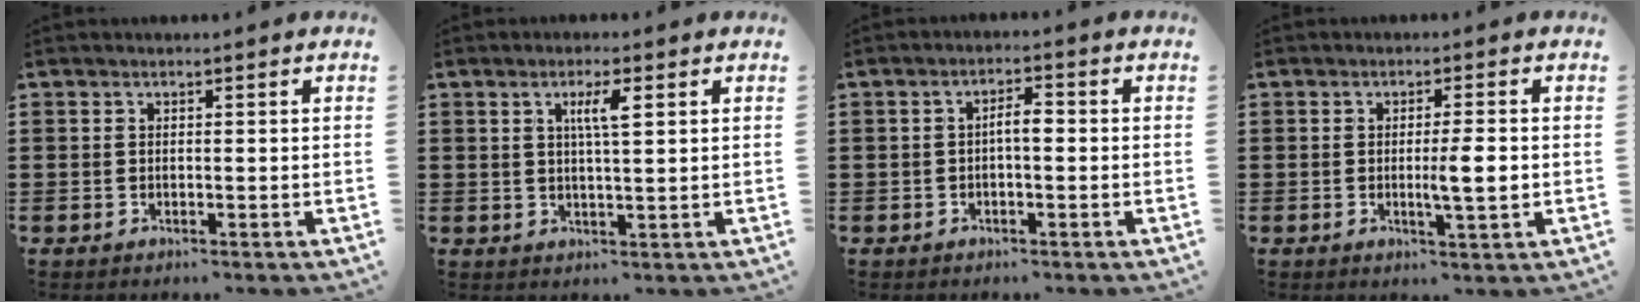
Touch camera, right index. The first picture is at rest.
{"total": 3.6, "force": [1.2, 0.6, 3.4], "torque": [-0.070, 0.006, 0.017]}
{"total": 2.7, "force": [-0.3, 0.7, 2.6], "torque": [-0.048, 0.005, -0.008]}
{"total": 3.9, "force": [-0.2, 0.5, 3.9], "torque": [-0.059, -0.006, -0.008]}